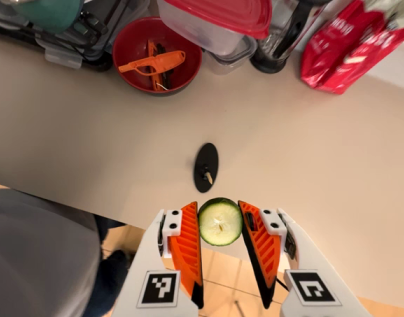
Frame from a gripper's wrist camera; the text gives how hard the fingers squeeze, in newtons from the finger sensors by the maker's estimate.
{"total": 6.4, "left": 6.1, "right": 6.7}